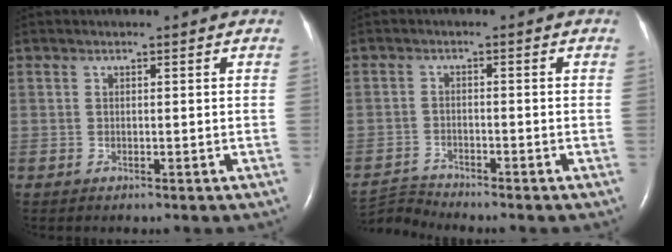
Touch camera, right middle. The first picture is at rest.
{"total": 3.9, "force": [-3.6, -1.2, -0.8], "torque": [0.006, -0.015, -0.068]}